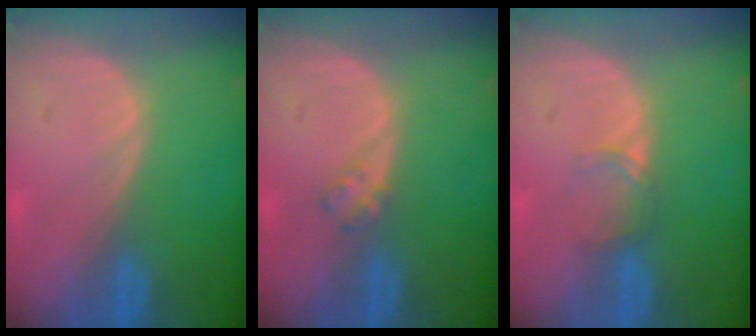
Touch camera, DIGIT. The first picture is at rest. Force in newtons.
{"total": 1.7, "press": 1.7, "slide": 0.3}
{"total": 1.9, "press": 1.9, "slide": 0.3}